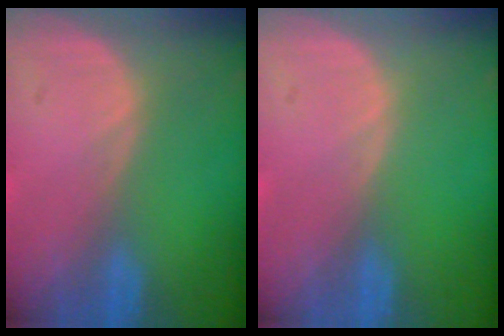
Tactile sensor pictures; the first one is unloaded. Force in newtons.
{"total": 0.0}